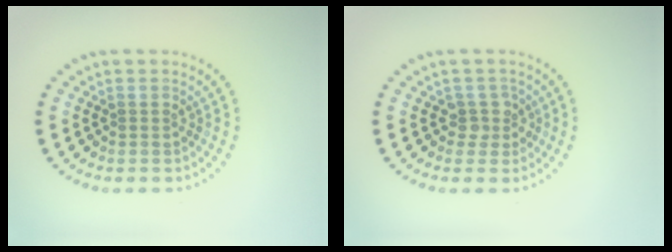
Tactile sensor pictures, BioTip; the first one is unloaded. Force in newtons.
{"total": 1.8, "press": 1.2, "slide": 1.3}